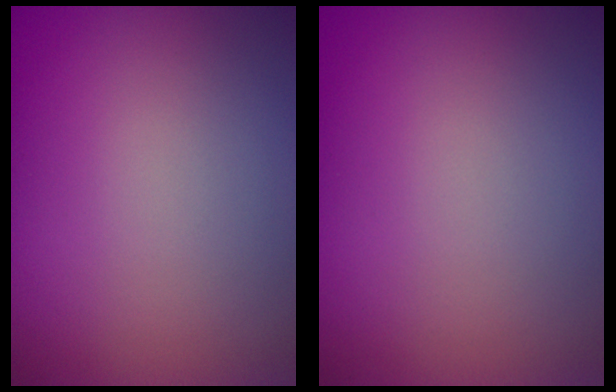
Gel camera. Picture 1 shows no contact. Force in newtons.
{"total": 0.0}